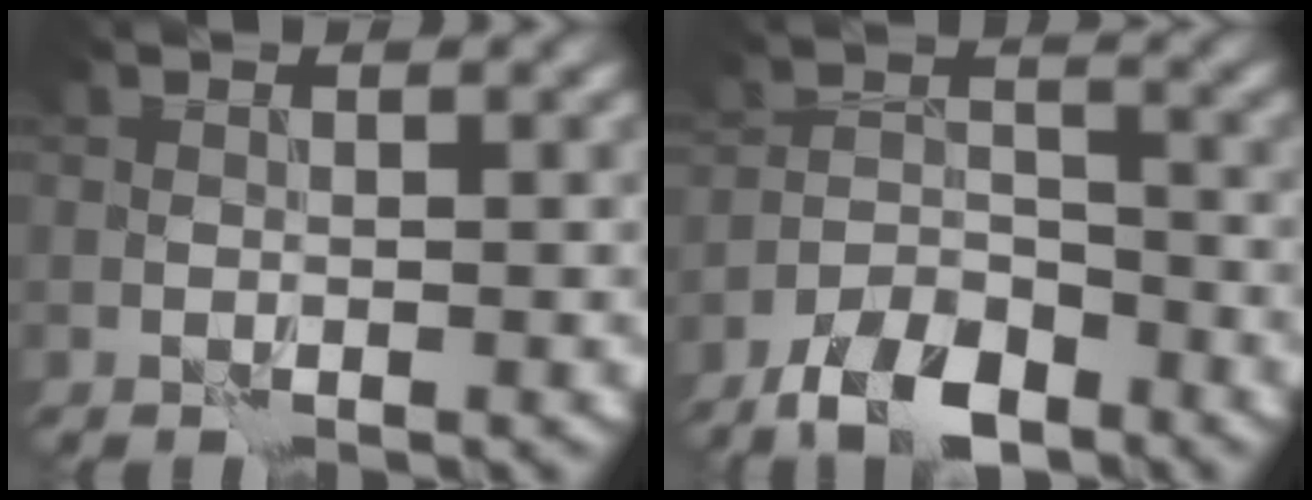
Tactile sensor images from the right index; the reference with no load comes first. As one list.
[{"total": 6.6, "force": [-5.0, 2.5, 3.5], "torque": [-0.054, -0.008, -0.094]}]